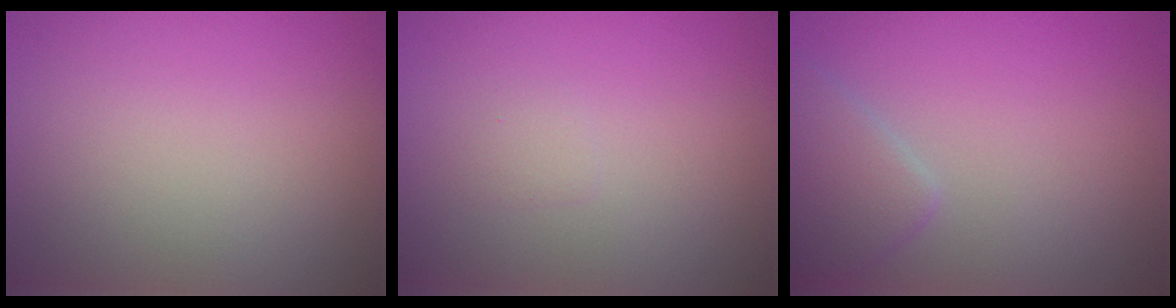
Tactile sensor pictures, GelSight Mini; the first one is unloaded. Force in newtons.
{"total": 0.6, "press": 0.6, "slide": 0.1}
{"total": 2.7, "press": 2.7, "slide": 0.1}